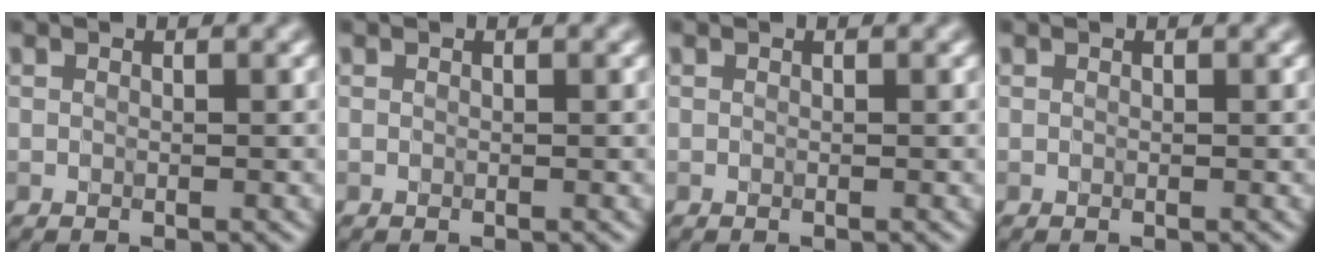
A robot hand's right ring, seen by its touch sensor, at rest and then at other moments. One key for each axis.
{"total": 0.0}
{"total": 0.0}
{"total": 0.0}